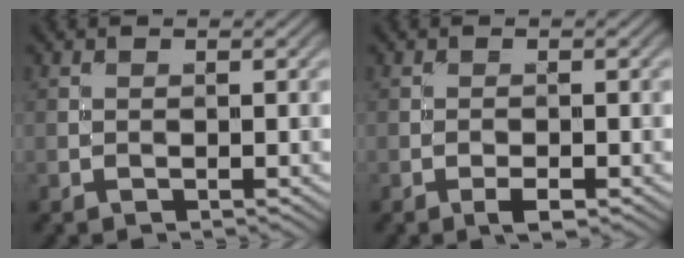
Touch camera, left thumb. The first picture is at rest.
{"total": 1.7, "force": [-0.9, 0.5, 1.3], "torque": [-0.023, 0.000, -0.019]}